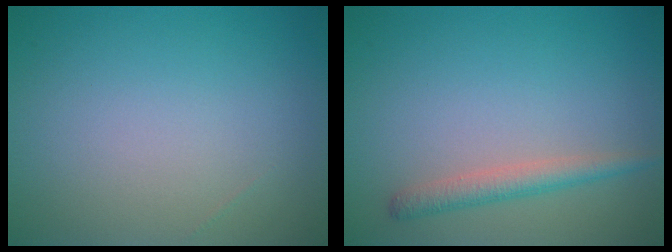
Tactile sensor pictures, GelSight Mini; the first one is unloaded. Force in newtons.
{"total": 2.1, "press": 2.1, "slide": 0.1}